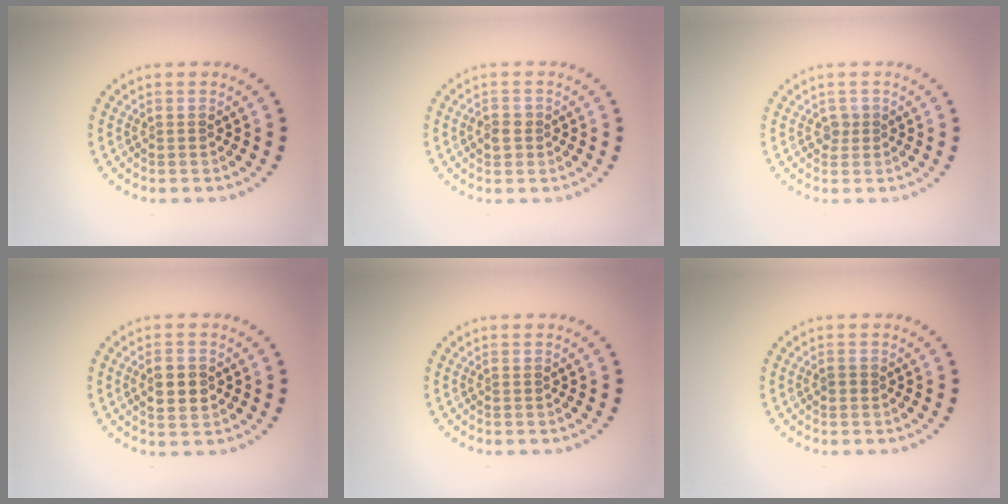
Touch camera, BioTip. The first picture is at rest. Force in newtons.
{"total": 1.6, "press": 1.6, "slide": 0.3}
{"total": 0.9, "press": 0.7, "slide": 0.4}
{"total": 2.8, "press": 2.8, "slide": 0.2}
{"total": 0.0}
{"total": 0.8, "press": 0.7, "slide": 0.3}